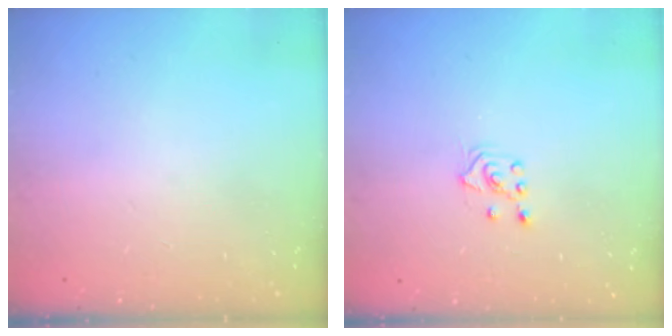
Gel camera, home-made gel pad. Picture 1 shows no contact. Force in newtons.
{"total": 3.3, "press": 3.2, "slide": 0.8}